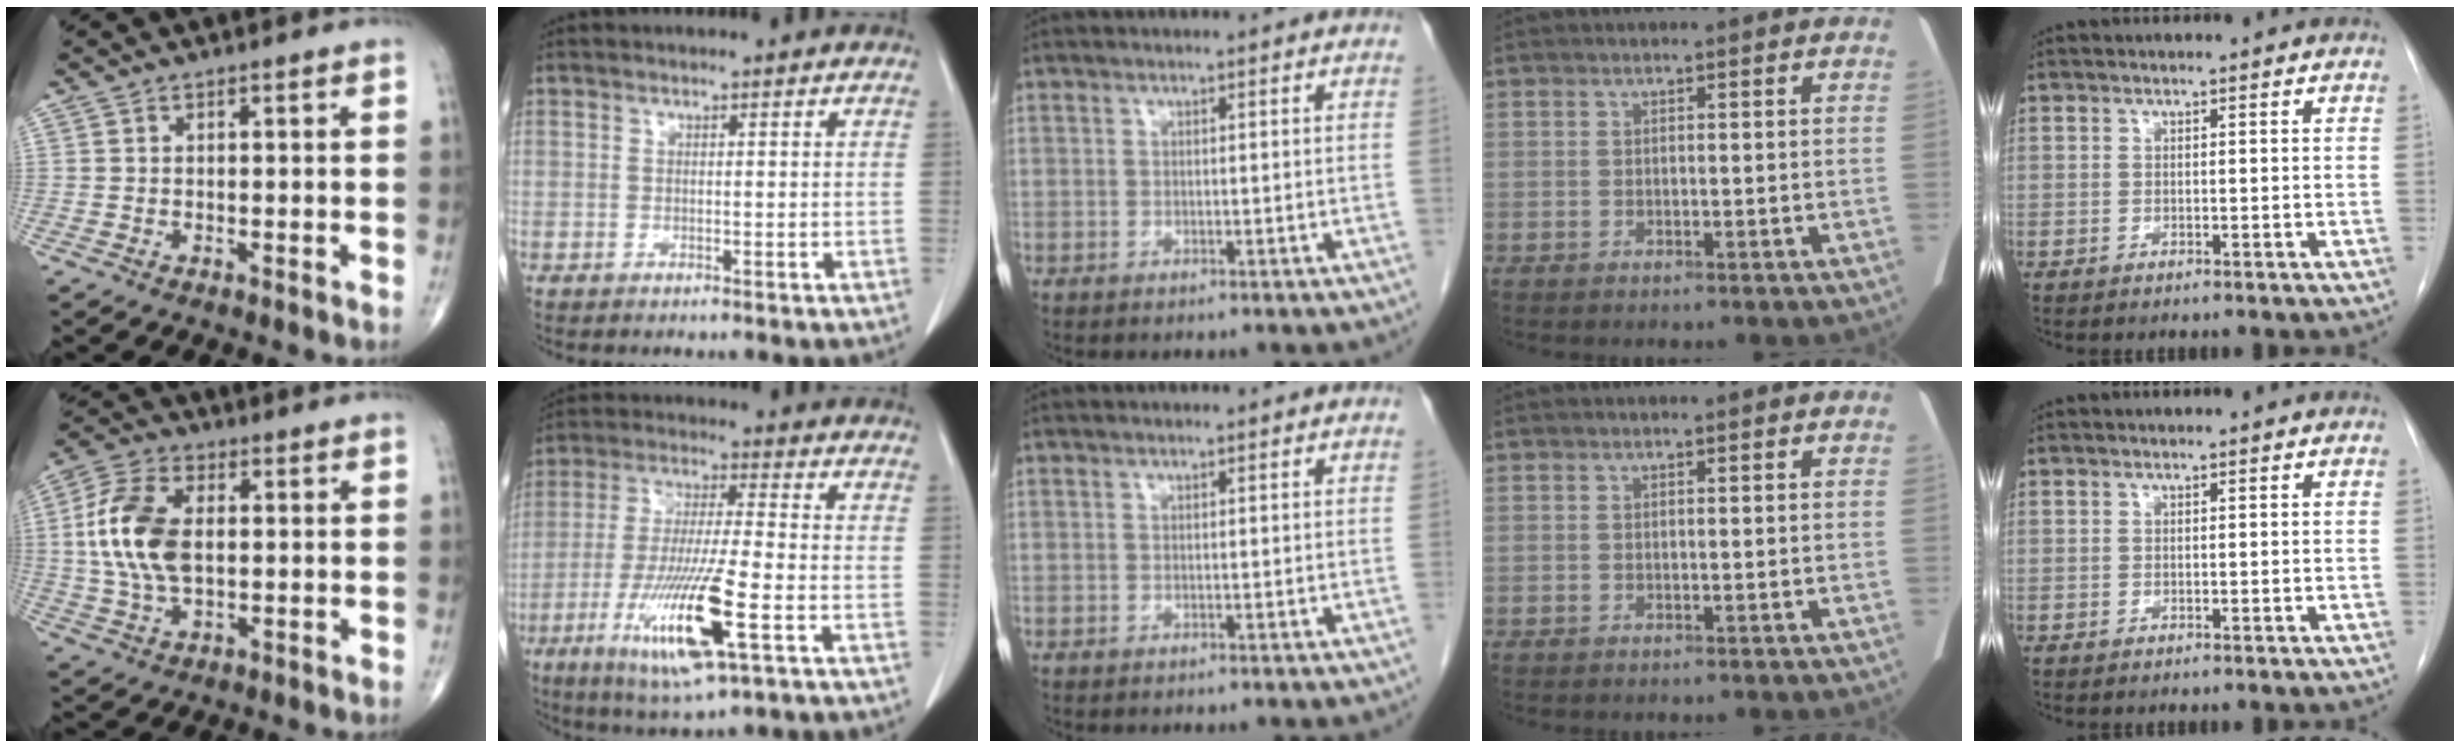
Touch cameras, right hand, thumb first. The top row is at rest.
{"thumb": {"total": 13.4, "force": [1.0, 7.7, 11.0], "torque": [-0.229, 0.012, 0.018]}, "index": {"total": 15.1, "force": [-5.5, 1.3, 14.1], "torque": [-0.276, -0.029, -0.093]}}